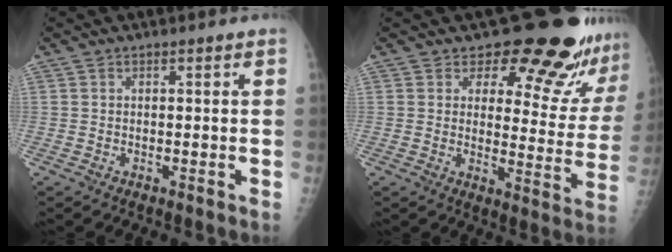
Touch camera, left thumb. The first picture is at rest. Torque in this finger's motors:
{"motor_torque": [0.21, 0.51, -0.04, -0.27, 0.03]}